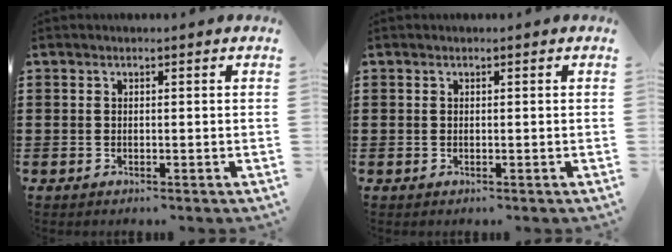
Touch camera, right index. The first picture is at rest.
{"total": 0.0}